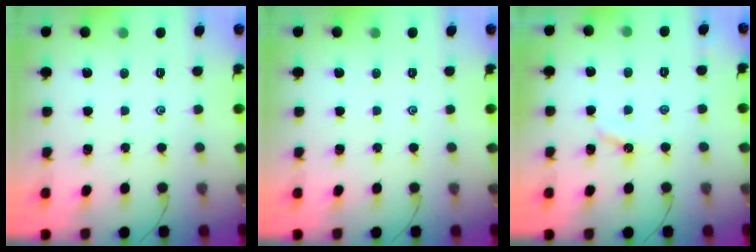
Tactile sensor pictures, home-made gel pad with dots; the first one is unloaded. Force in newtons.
{"total": 0.0}
{"total": 3.0, "press": 3.0, "slide": 0.3}